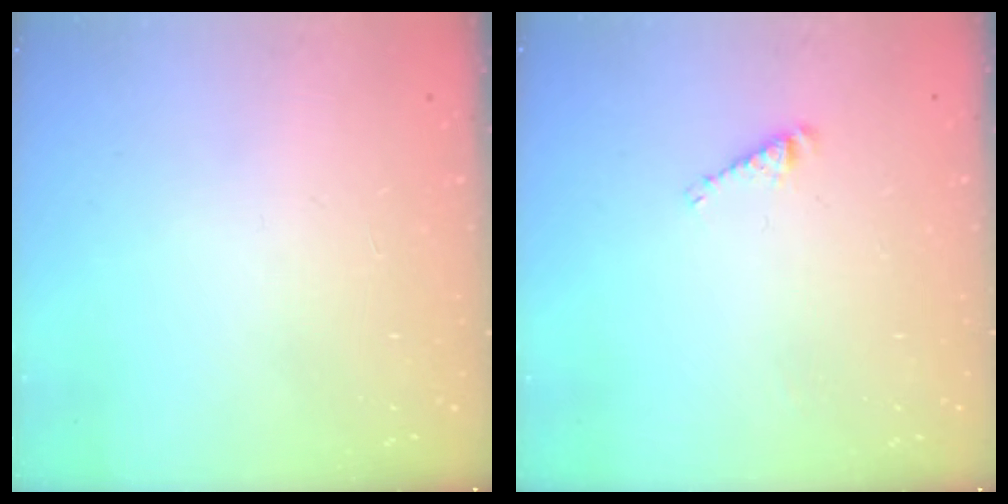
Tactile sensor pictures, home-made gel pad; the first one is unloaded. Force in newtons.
{"total": 3.0, "press": 3.0, "slide": 0.4}